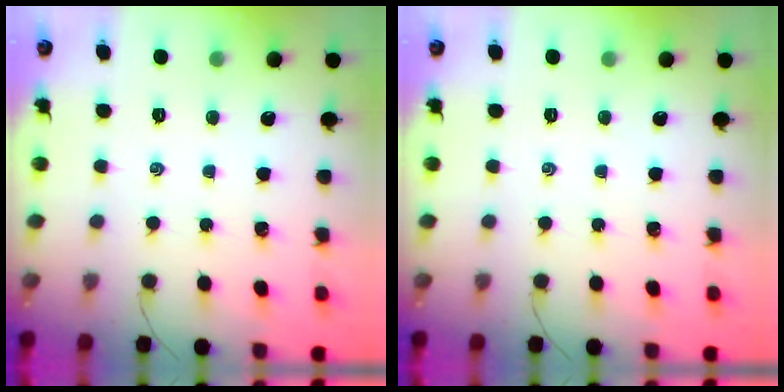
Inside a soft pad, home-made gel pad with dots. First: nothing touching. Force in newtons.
{"total": 0.0}